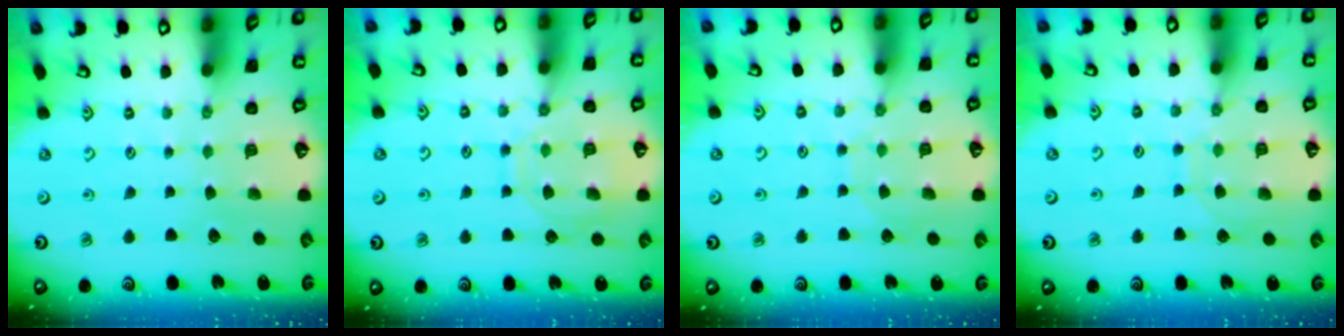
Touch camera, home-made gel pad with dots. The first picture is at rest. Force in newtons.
{"total": 11.3, "press": 11.2, "slide": 0.9}
{"total": 7.0, "press": 6.9, "slide": 0.4}
{"total": 7.6, "press": 7.5, "slide": 0.7}